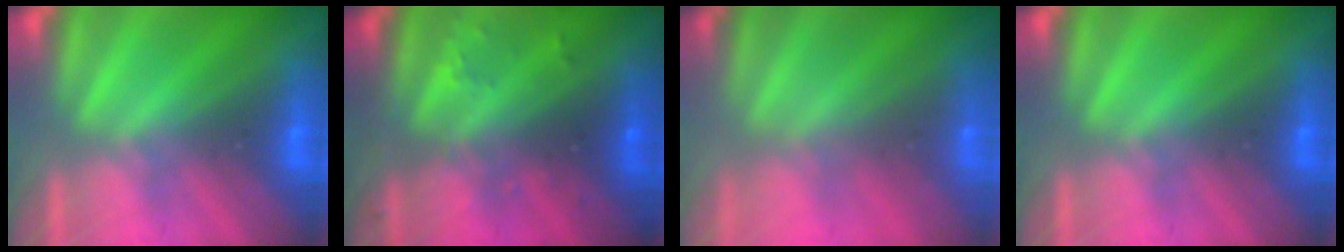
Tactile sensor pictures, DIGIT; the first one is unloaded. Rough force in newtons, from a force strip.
{"total": 2.4}
{"total": 9.0}
{"total": 0.0}